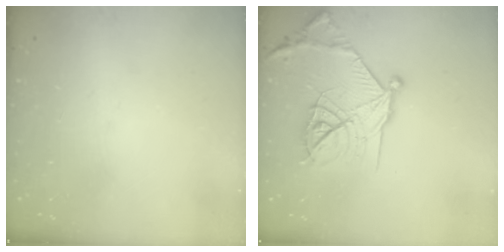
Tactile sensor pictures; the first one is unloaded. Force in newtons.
{"total": 18.5, "press": 18.4, "slide": 1.6}